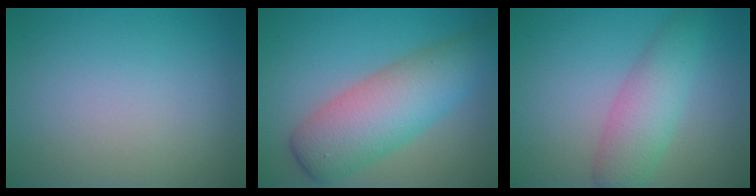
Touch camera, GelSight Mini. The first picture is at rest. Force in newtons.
{"total": 7.5, "press": 7.5, "slide": 0.4}
{"total": 4.3, "press": 4.2, "slide": 0.0}